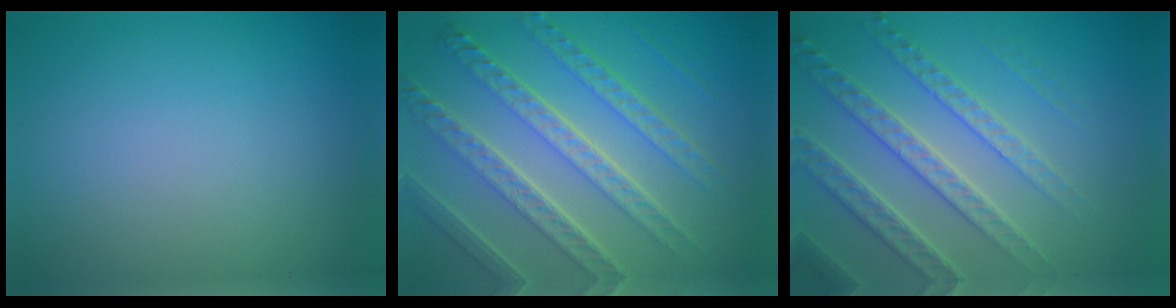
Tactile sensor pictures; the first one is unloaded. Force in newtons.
{"total": 8.6, "press": 6.2, "slide": 6.0}
{"total": 4.8, "press": 4.6, "slide": 1.3}